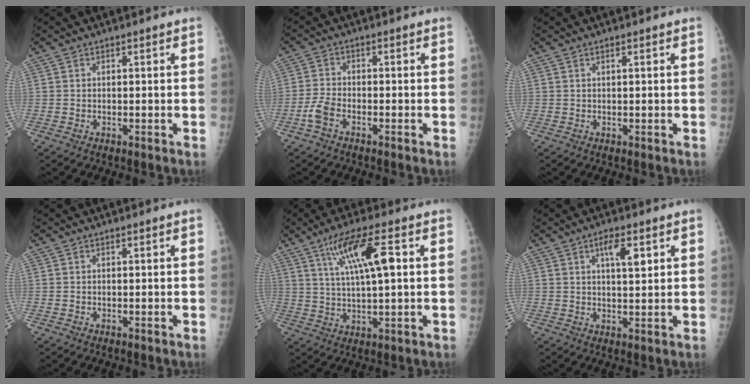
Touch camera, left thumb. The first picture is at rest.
{"total": 3.6, "force": [-2.1, 1.8, 2.3], "torque": [-0.054, 0.010, -0.047]}
{"total": 0.6, "force": [0.3, 0.1, 0.5], "torque": [-0.011, 0.005, 0.004]}
{"total": 0.0}
{"total": 11.2, "force": [3.6, 2.3, 10.4], "torque": [-0.196, -0.001, 0.064]}
{"total": 5.3, "force": [2.3, 1.8, 4.4], "torque": [-0.067, -0.008, 0.038]}